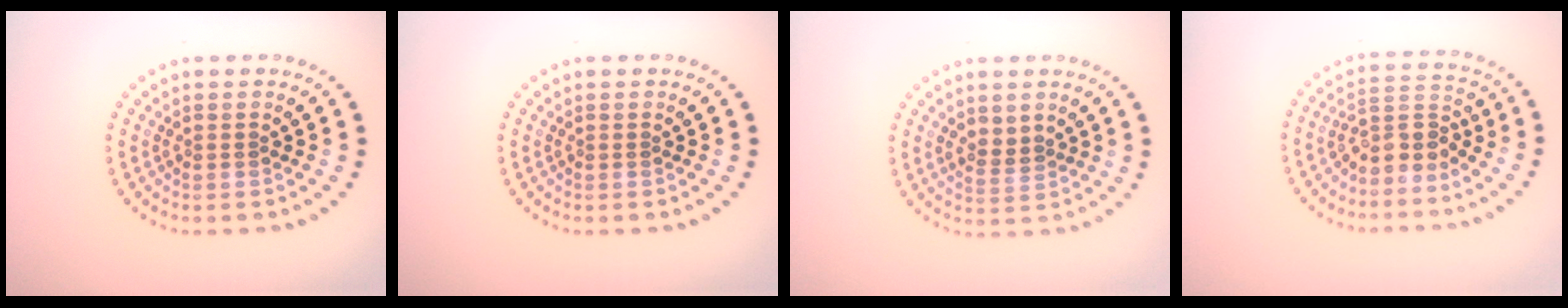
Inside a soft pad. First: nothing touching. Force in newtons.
{"total": 0.0}
{"total": 1.9, "press": 1.8, "slide": 0.7}
{"total": 3.3, "press": 2.6, "slide": 2.0}